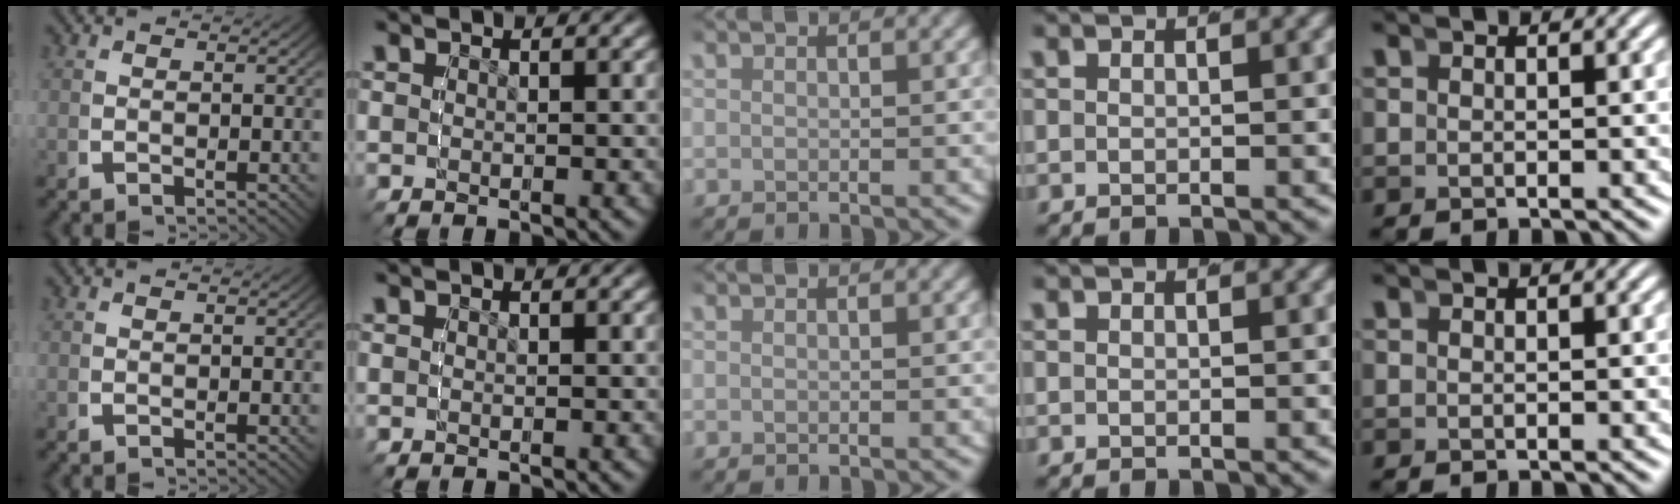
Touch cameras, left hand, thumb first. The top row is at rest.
{}